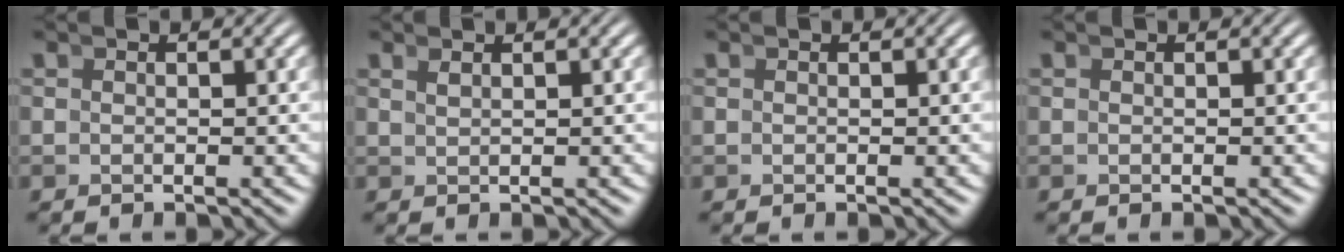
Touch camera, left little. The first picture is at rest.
{"total": 1.1, "force": [0.6, -1.0, 0.1], "torque": [0.009, 0.003, 0.016]}
{"total": 0.0}
{"total": 0.0}